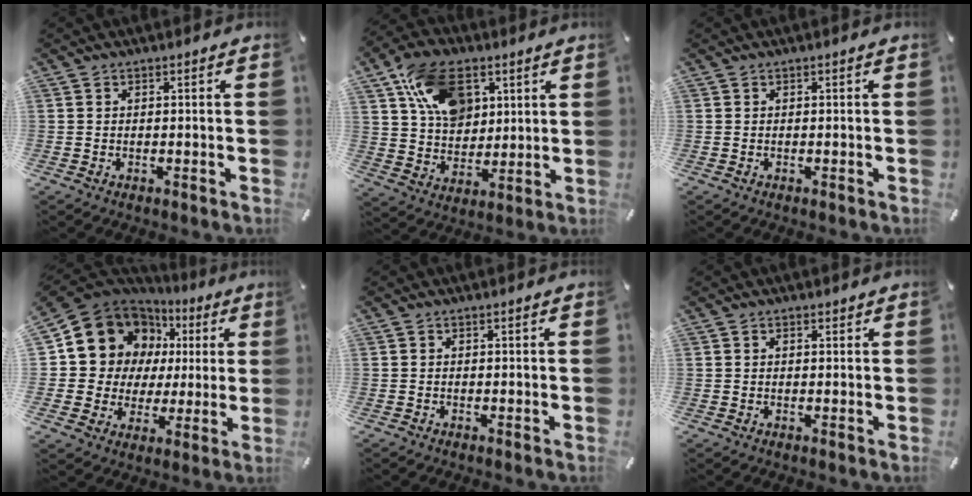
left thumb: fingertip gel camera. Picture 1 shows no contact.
{"total": 14.5, "force": [6.4, 10.2, 8.0], "torque": [-0.148, -0.002, 0.124]}
{"total": 0.0}
{"total": 12.9, "force": [4.5, 11.8, 2.9], "torque": [-0.057, -0.042, 0.090]}
{"total": 0.0}
{"total": 1.0, "force": [0.4, 0.6, 0.6], "torque": [-0.013, 0.003, 0.008]}